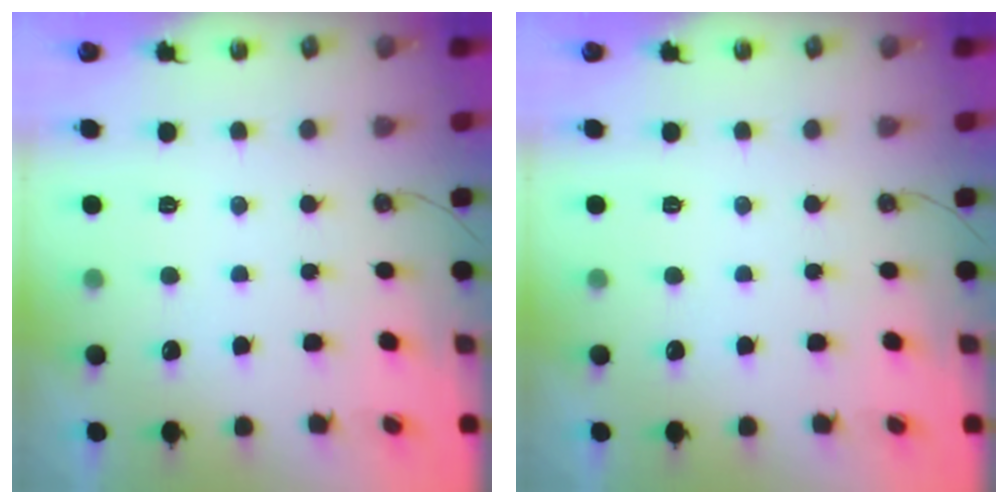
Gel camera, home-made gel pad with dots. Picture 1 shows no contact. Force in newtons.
{"total": 0.0}